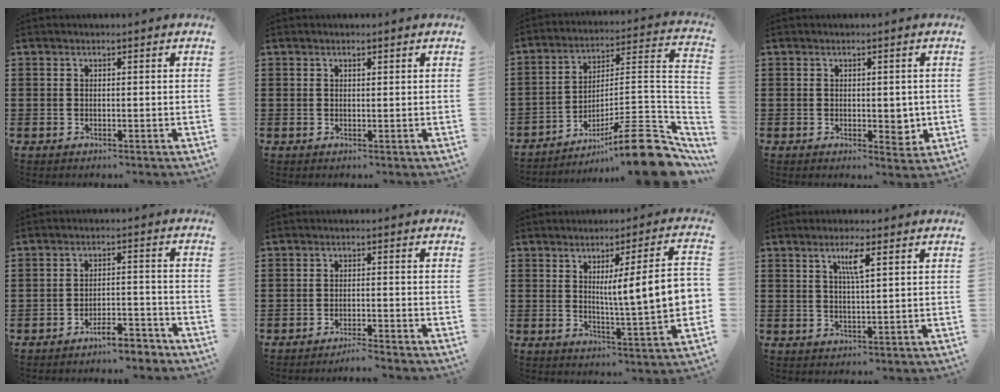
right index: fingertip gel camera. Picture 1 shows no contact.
{"total": 0.5, "force": [0.3, 0.2, 0.4], "torque": [-0.008, 0.001, 0.006]}
{"total": 13.1, "force": [-8.7, 1.5, 9.6], "torque": [-0.131, 0.021, -0.154]}
{"total": 2.9, "force": [-0.1, 1.7, 2.3], "torque": [-0.037, 0.002, -0.004]}
{"total": 4.6, "force": [-4.3, 0.7, 1.5], "torque": [-0.025, 0.008, -0.084]}
{"total": 2.4, "force": [-2.3, -0.6, 0.5], "torque": [-0.011, -0.003, -0.046]}
{"total": 10.0, "force": [1.4, 1.0, 9.9], "torque": [-0.156, -0.011, 0.014]}
{"total": 3.5, "force": [1.6, 0.3, 3.0], "torque": [-0.064, 0.001, 0.025]}